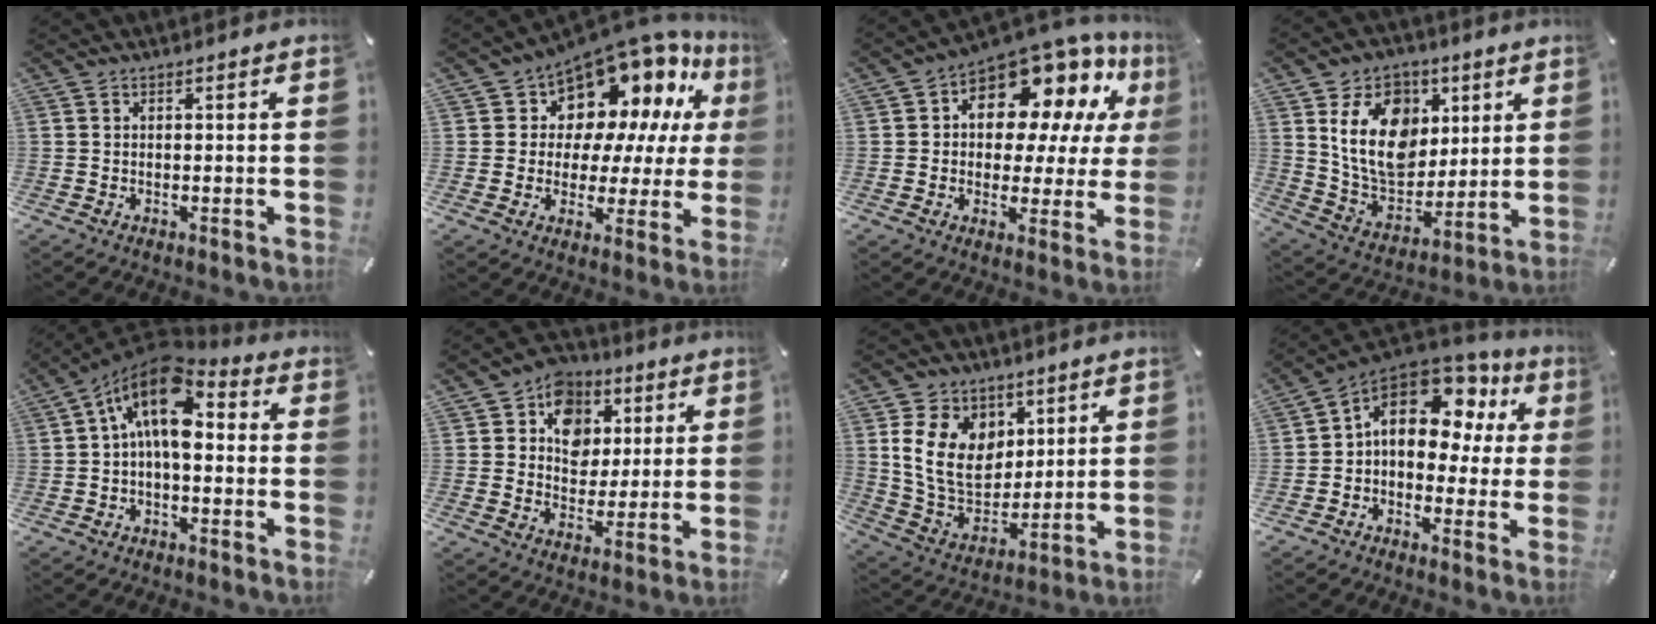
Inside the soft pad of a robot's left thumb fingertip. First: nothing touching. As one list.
[{"total": 13.4, "force": [10.7, 7.2, 3.7], "torque": [-0.062, -0.106, 0.189]}, {"total": 14.0, "force": [8.5, 8.4, 7.4], "torque": [-0.119, -0.074, 0.151]}, {"total": 16.6, "force": [4.9, 12.7, 9.4], "torque": [-0.177, -0.004, 0.091]}, {"total": 14.4, "force": [3.3, 7.7, 11.7], "torque": [-0.219, -0.023, 0.055]}, {"total": 10.6, "force": [3.1, 9.5, 3.6], "torque": [-0.049, -0.020, 0.054]}, {"total": 14.8, "force": [4.5, 11.9, 7.5], "torque": [-0.162, -0.015, 0.091]}, {"total": 13.7, "force": [5.8, 9.0, 8.6], "torque": [-0.136, -0.032, 0.103]}]